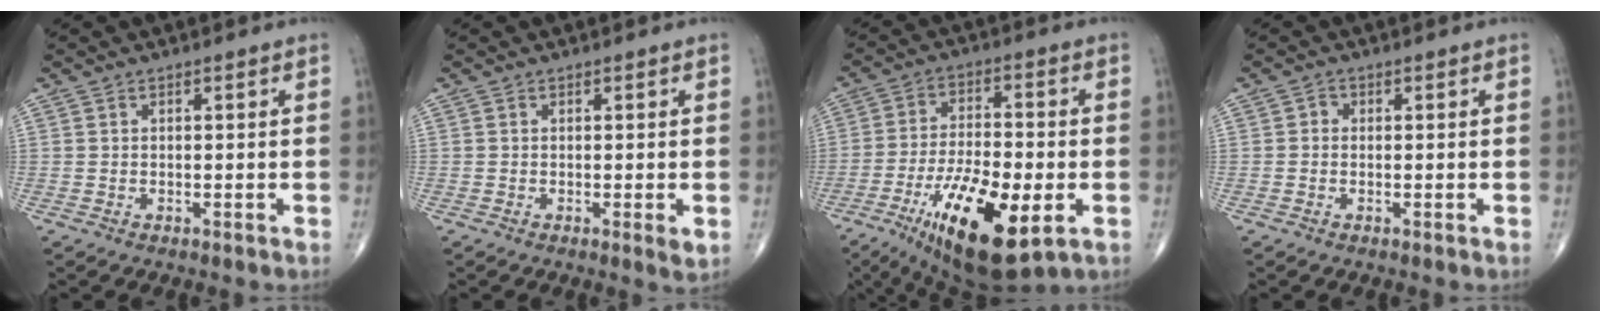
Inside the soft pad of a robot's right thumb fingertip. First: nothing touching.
{"total": 2.0, "force": [-0.4, 0.3, 1.9], "torque": [-0.032, -0.008, -0.009]}
{"total": 19.5, "force": [-7.4, 6.9, 16.7], "torque": [-0.292, 0.000, -0.114]}
{"total": 1.0, "force": [-0.1, 0.9, 0.5], "torque": [0.001, 0.004, -0.008]}